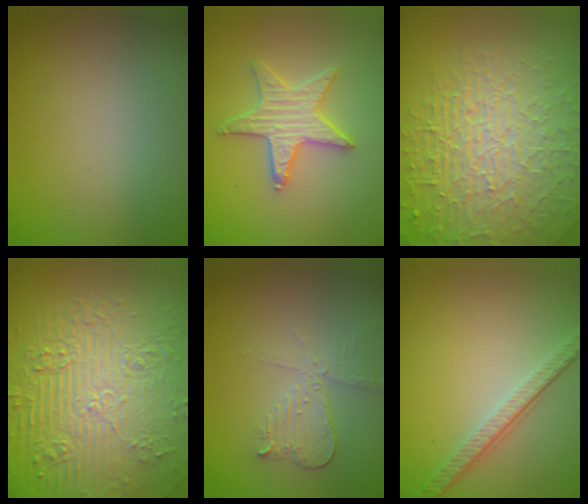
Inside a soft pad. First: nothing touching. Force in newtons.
{"total": 3.5, "press": 3.4, "slide": 0.8}
{"total": 9.7, "press": 6.4, "slide": 7.3}
{"total": 11.2, "press": 7.3, "slide": 8.4}
{"total": 3.0, "press": 2.6, "slide": 1.5}
{"total": 3.6, "press": 2.6, "slide": 2.4}